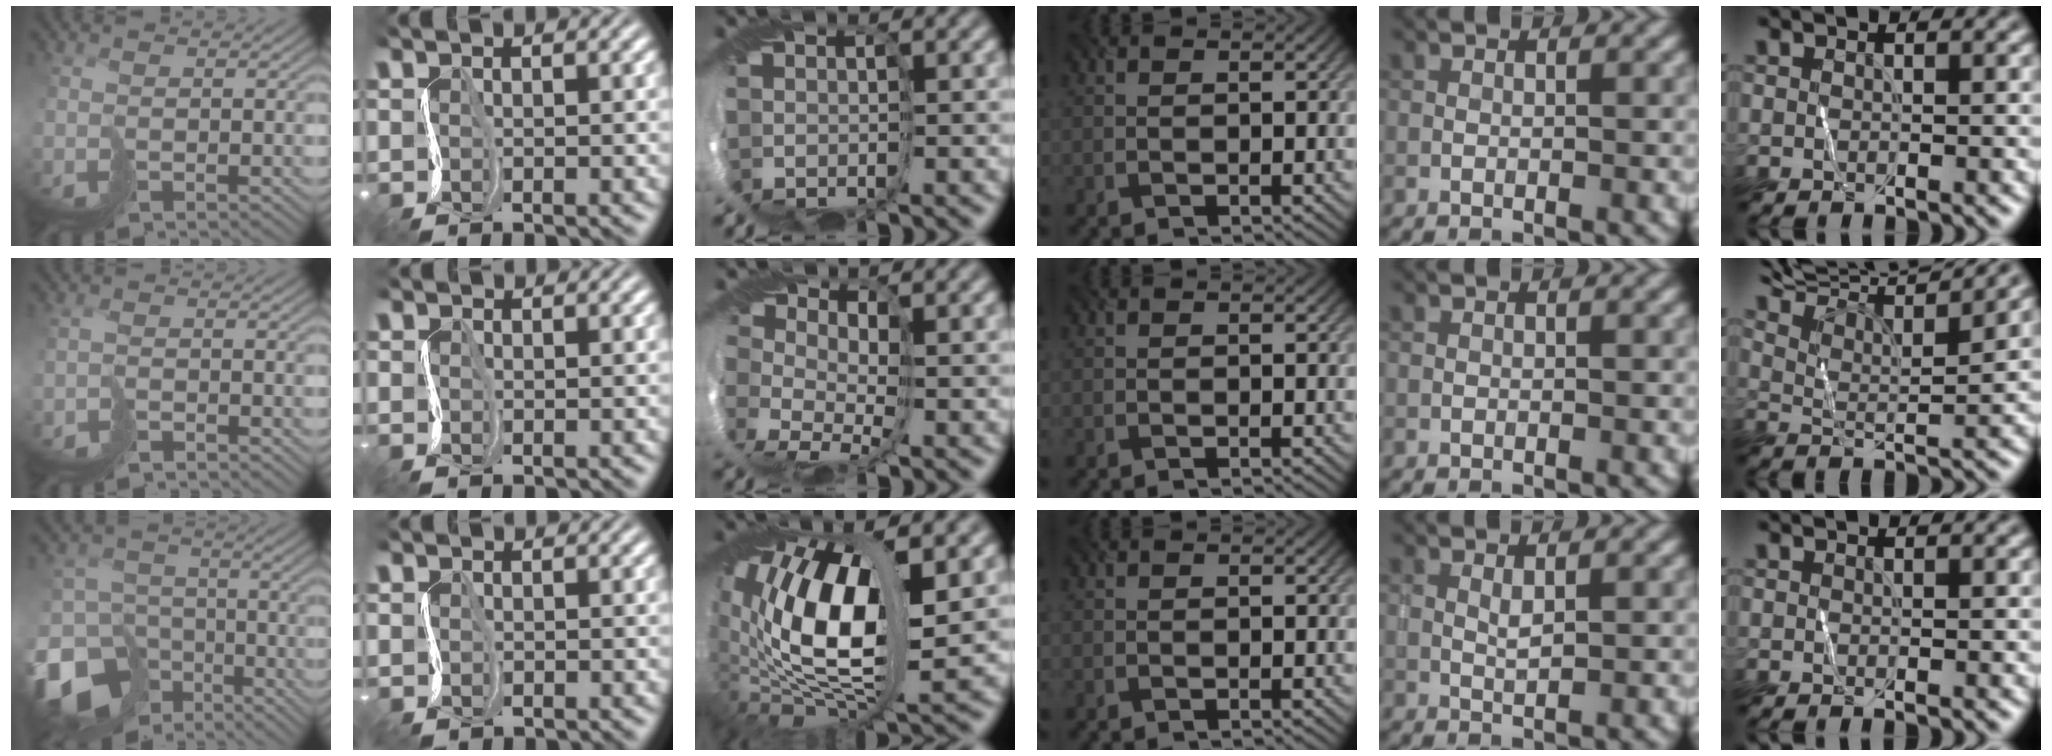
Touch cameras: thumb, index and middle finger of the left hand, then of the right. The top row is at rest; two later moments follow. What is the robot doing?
{"motion": "cut", "object": "paper"}